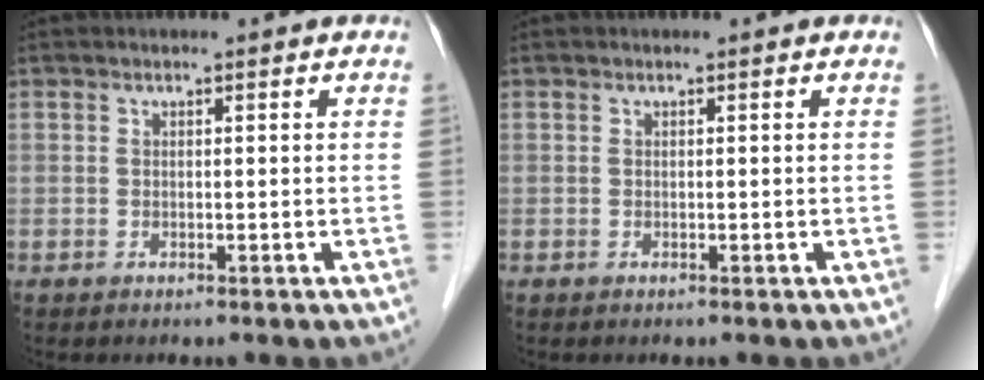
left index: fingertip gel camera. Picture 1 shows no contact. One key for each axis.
{"total": 0.0}